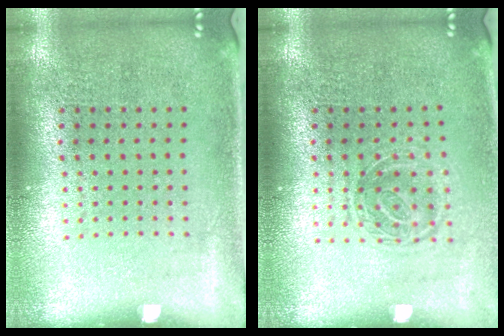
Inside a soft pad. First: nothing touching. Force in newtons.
{"total": 1.3, "press": 1.1, "slide": 0.7}